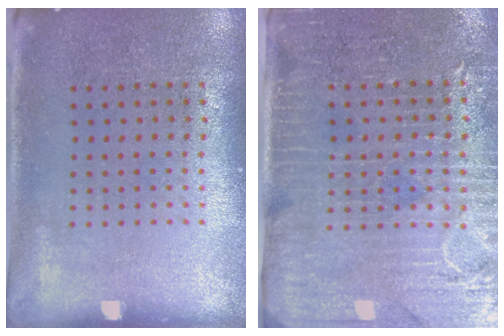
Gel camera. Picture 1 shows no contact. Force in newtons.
{"total": 3.6, "press": 3.3, "slide": 1.5}